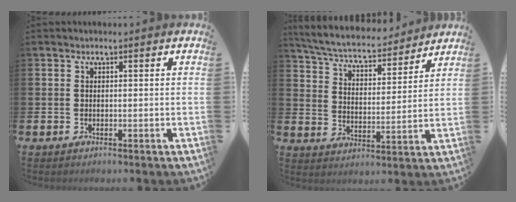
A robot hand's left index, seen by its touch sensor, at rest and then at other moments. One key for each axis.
{"total": 6.2, "fx": 5.9, "fy": 1.2, "fz": 1.5, "tx": -0.060, "ty": -0.046, "tz": 0.098}